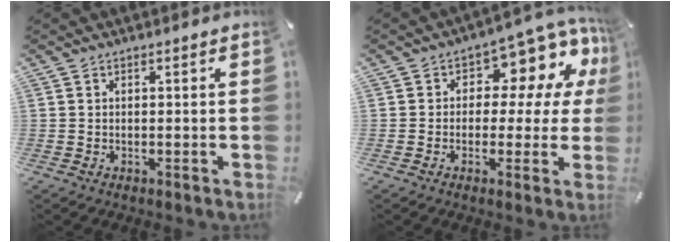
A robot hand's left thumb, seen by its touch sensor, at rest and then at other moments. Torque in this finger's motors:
{"motor_torque": [0.57, 0.09, 0.35, 0.13, 0.14]}